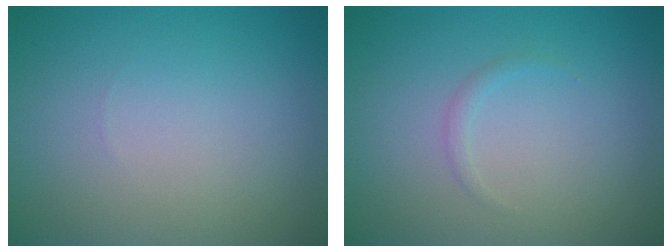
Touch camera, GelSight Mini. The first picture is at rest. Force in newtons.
{"total": 0.6, "press": 0.6, "slide": 0.1}